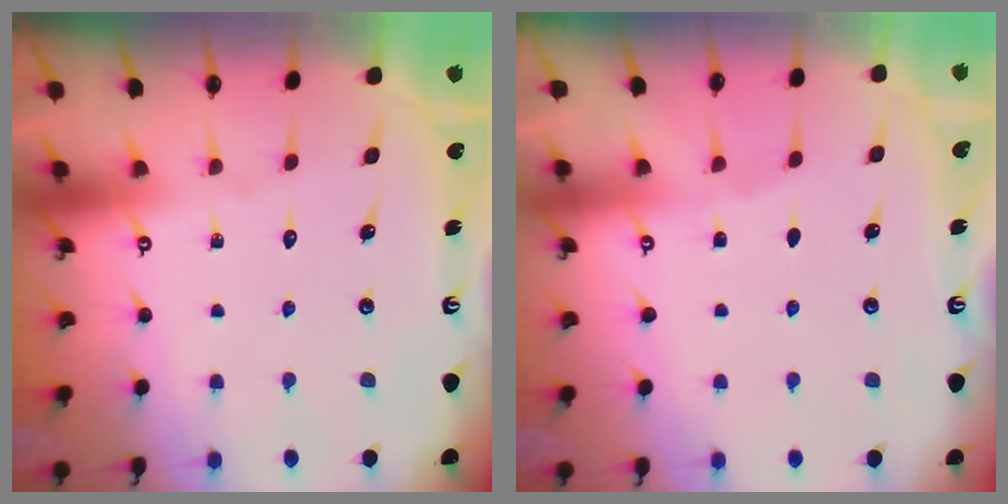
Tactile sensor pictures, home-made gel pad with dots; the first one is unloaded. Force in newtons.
{"total": 1.9, "press": 1.9, "slide": 0.3}